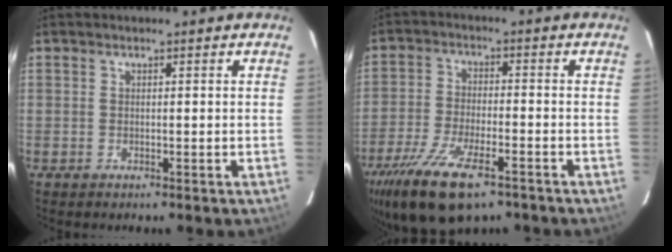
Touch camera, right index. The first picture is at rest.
{"total": 15.4, "force": [-10.0, 5.6, 10.3], "torque": [-0.223, -0.039, -0.181]}